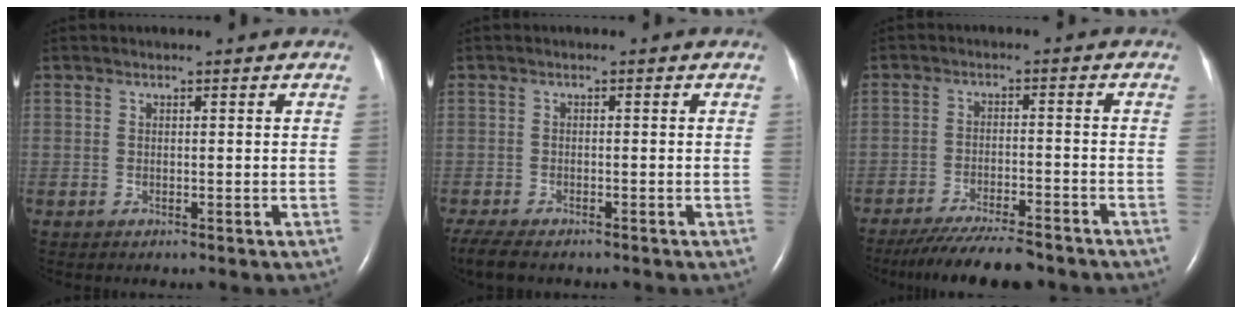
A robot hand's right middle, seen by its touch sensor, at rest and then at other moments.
{"total": 6.1, "force": [-4.9, 1.9, 3.1], "torque": [-0.059, -0.015, -0.078]}
{"total": 11.3, "force": [-10.0, 1.4, 5.0], "torque": [-0.079, -0.018, -0.153]}